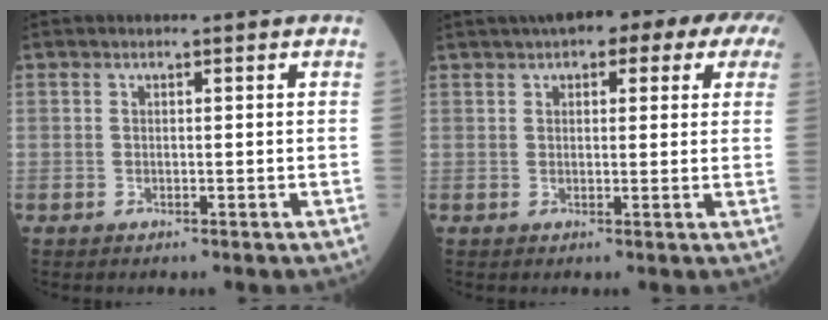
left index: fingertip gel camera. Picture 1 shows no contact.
{"total": 14.6, "force": [8.8, 4.8, 10.5], "torque": [-0.146, 0.056, 0.105]}